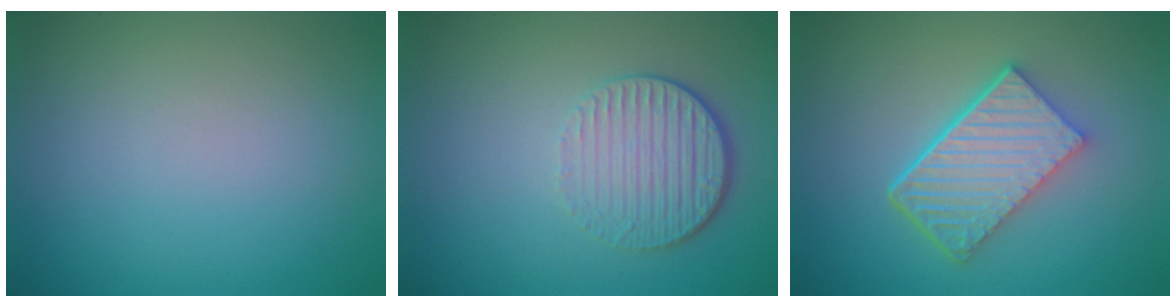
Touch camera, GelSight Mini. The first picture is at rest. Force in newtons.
{"total": 4.4, "press": 3.0, "slide": 3.2}
{"total": 6.2, "press": 4.5, "slide": 4.3}